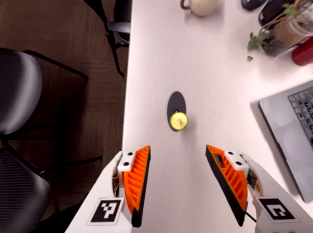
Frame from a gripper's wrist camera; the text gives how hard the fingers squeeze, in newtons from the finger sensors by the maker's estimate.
{"total": 0.0}